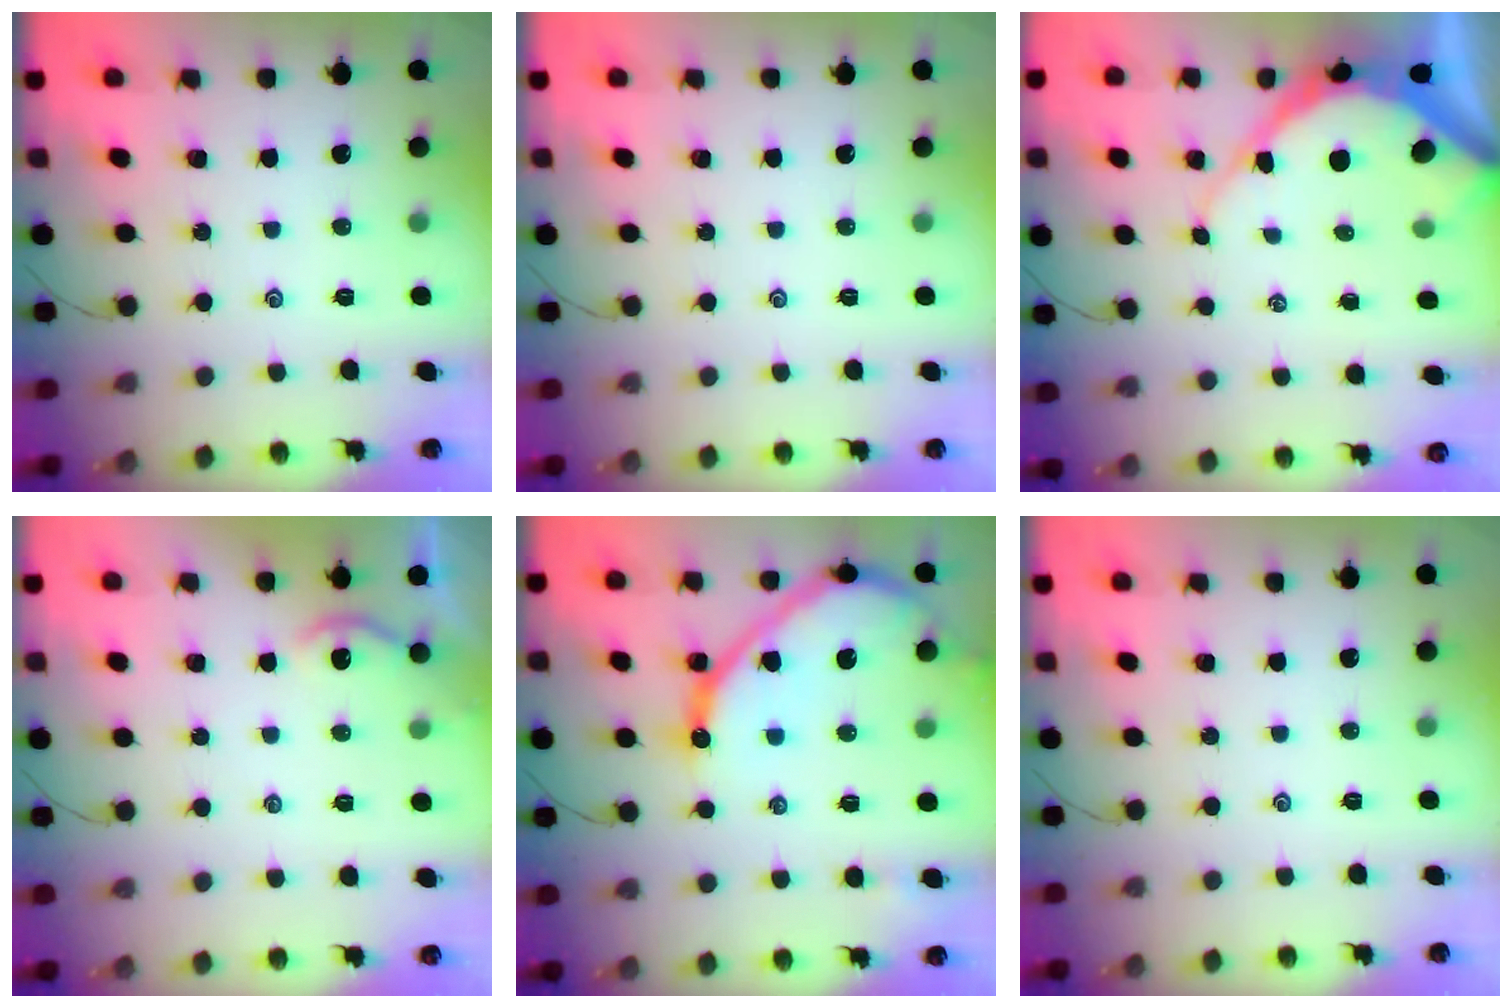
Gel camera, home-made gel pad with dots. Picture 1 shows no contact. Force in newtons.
{"total": 0.0}
{"total": 10.2, "press": 10.2, "slide": 1.0}
{"total": 3.4, "press": 3.4, "slide": 0.3}
{"total": 18.1, "press": 18.1, "slide": 1.7}
{"total": 0.0}